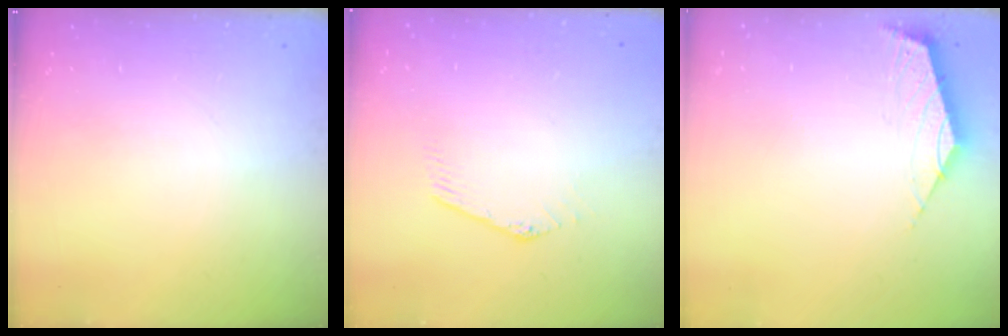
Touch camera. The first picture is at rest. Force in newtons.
{"total": 1.6, "press": 1.6, "slide": 0.0}
{"total": 2.5, "press": 2.4, "slide": 0.7}